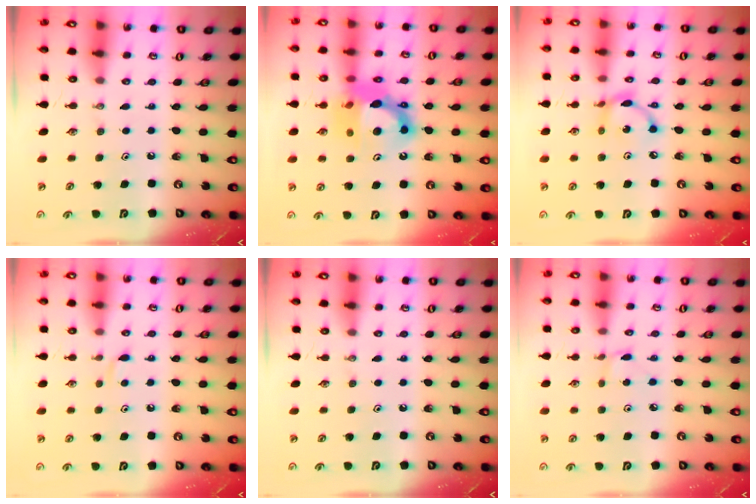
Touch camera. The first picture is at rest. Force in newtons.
{"total": 14.3, "press": 14.3, "slide": 1.1}
{"total": 8.2, "press": 8.2, "slide": 0.5}
{"total": 3.3, "press": 3.3, "slide": 0.6}
{"total": 0.0}
{"total": 1.9, "press": 1.9, "slide": 0.2}